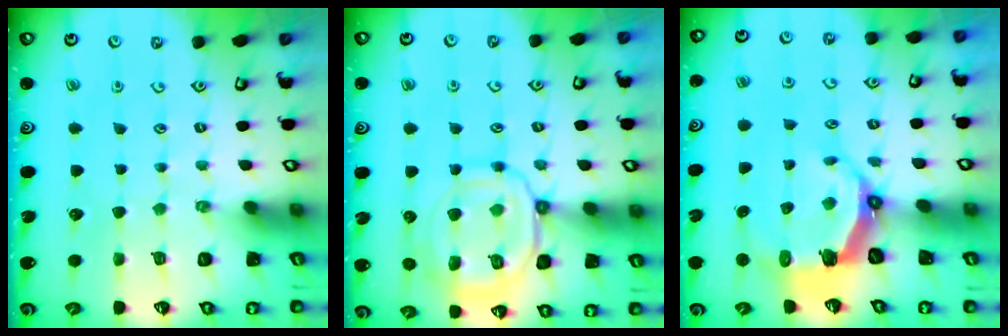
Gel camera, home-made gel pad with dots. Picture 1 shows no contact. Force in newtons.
{"total": 14.7, "press": 14.6, "slide": 1.4}
{"total": 7.5, "press": 5.8, "slide": 4.7}